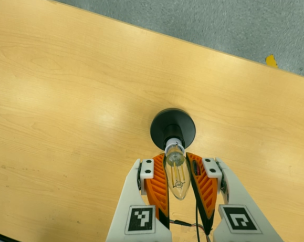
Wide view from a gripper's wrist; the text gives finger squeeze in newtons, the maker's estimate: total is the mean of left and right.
{"total": 17.1, "left": 15.8, "right": 18.5}